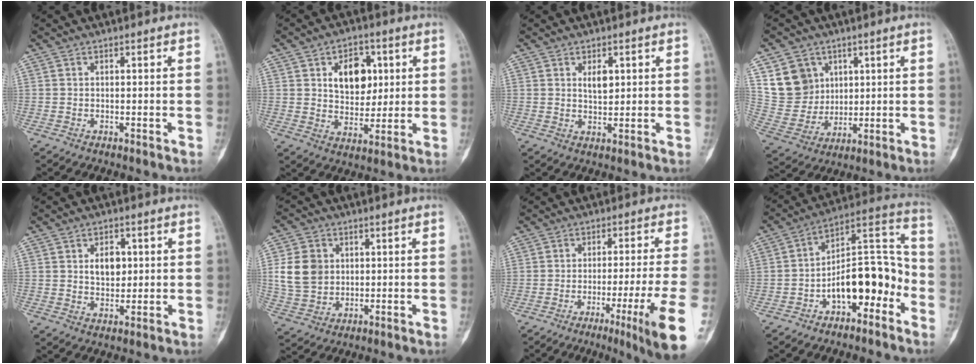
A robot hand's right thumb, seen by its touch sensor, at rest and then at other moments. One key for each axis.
{"total": 10.8, "fx": 3.1, "fy": 7.5, "fz": 7.1, "tx": -0.063, "ty": -0.012, "tz": 0.055}
{"total": 3.5, "fx": 1.3, "fy": 1.9, "fz": 2.7, "tx": -0.035, "ty": -0.009, "tz": 0.023}
{"total": 11.6, "fx": 4.9, "fy": 9.9, "fz": 3.6, "tx": -0.041, "ty": -0.019, "tz": 0.110}
{"total": 5.4, "fx": 1.2, "fy": 3.8, "fz": 3.7, "tx": -0.035, "ty": -0.006, "tz": 0.022}
{"total": 9.6, "fx": 1.7, "fy": 8.0, "fz": 5.1, "tx": -0.079, "ty": -0.001, "tz": 0.038}
{"total": 13.4, "fx": -5.4, "fy": -0.2, "fz": 12.2, "tx": -0.175, "ty": -0.006, "tz": -0.076}
{"total": 15.9, "fx": -6.1, "fy": 8.1, "fz": 12.3, "tx": -0.155, "ty": 0.081, "tz": -0.094}